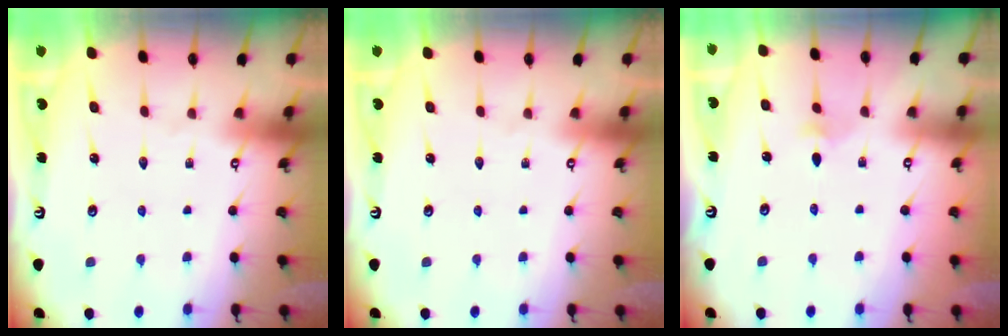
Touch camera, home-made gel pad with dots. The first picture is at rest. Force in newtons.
{"total": 0.0}
{"total": 2.9, "press": 2.8, "slide": 0.8}